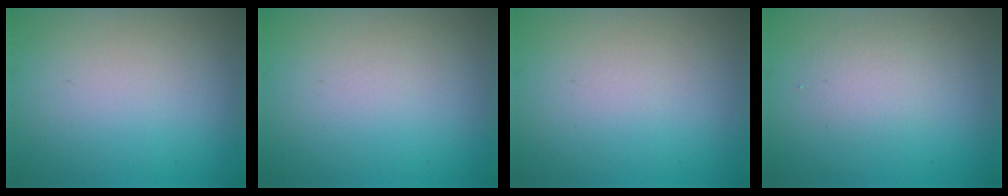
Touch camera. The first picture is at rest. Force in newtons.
{"total": 0.0}
{"total": 0.0}
{"total": 1.7, "press": 1.7, "slide": 0.1}